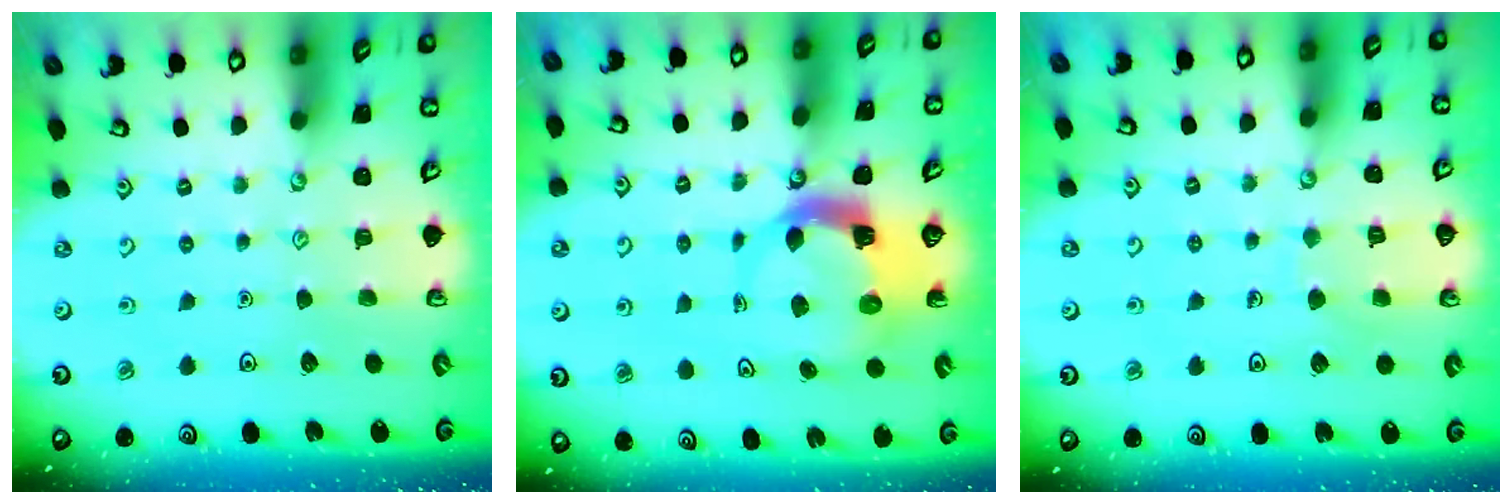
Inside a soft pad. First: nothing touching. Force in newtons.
{"total": 5.7, "press": 5.6, "slide": 1.0}
{"total": 5.1, "press": 5.1, "slide": 0.5}